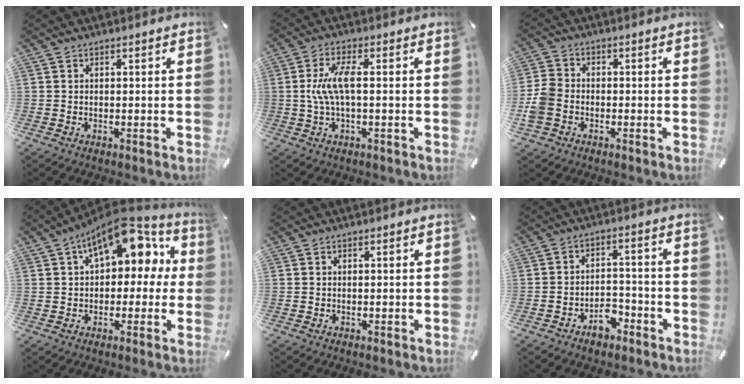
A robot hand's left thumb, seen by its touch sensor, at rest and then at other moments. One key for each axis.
{"total": 7.5, "fx": 0.1, "fy": 2.3, "fz": 7.1, "tx": -0.159, "ty": -0.005, "tz": -0.006}
{"total": 6.5, "fx": -1.9, "fy": 5.5, "fz": 2.9, "tx": -0.068, "ty": 0.020, "tz": -0.031}
{"total": 14.8, "fx": 6.5, "fy": 8.0, "fz": 10.6, "tx": -0.149, "ty": -0.028, "tz": 0.109}
{"total": 0.0}
{"total": 6.3, "fx": -4.0, "fy": 3.7, "fz": 3.2, "tx": -0.043, "ty": 0.030, "tz": -0.068}